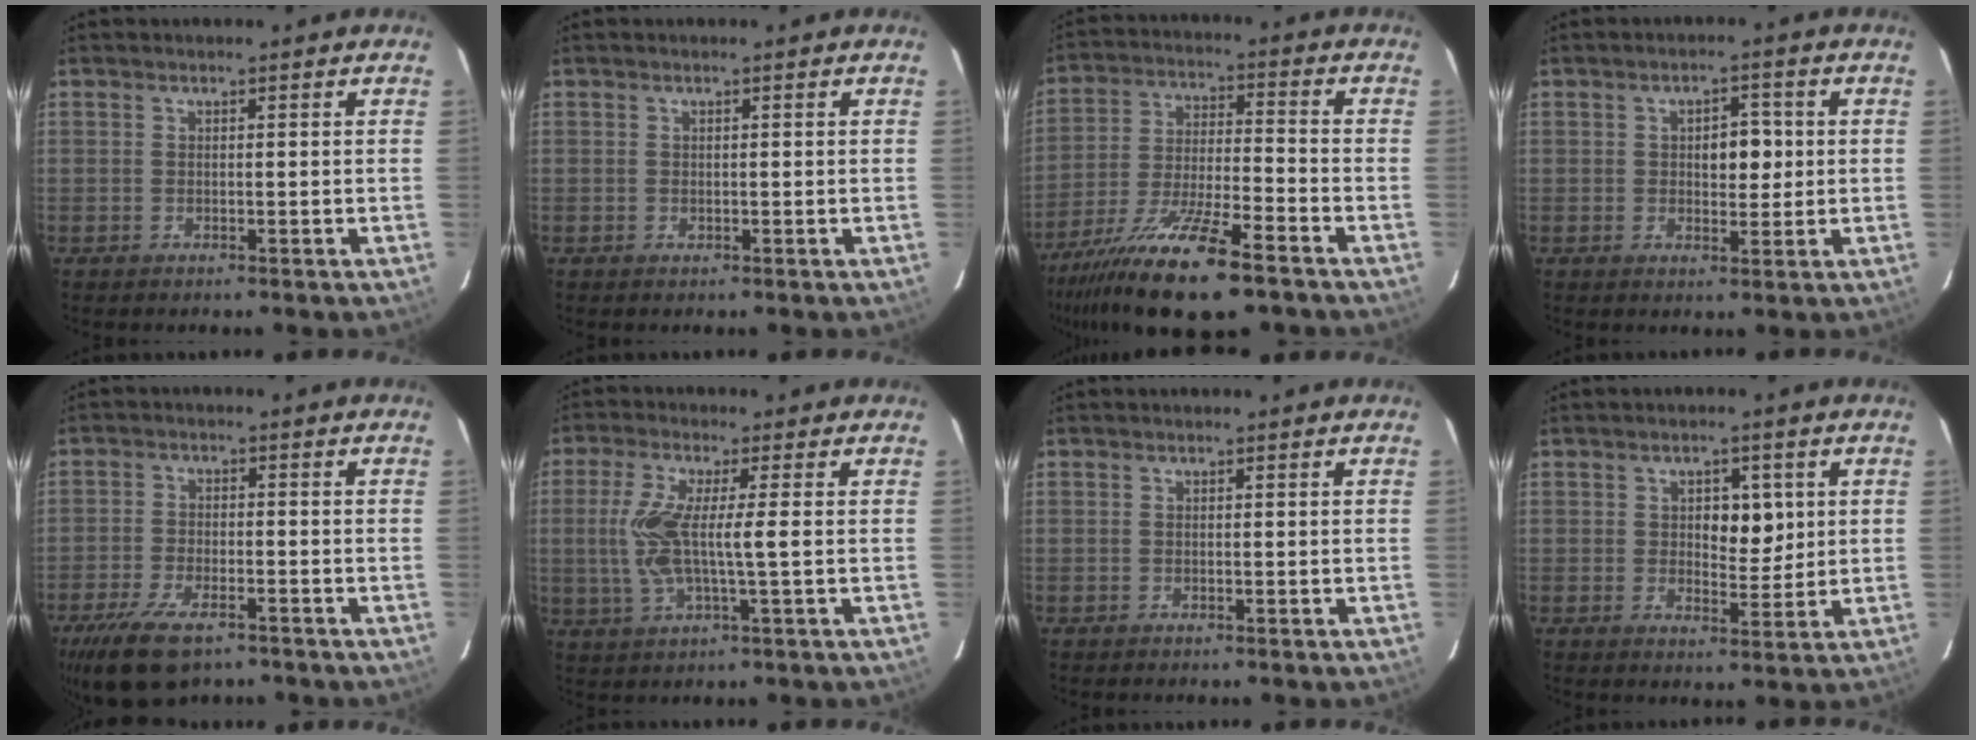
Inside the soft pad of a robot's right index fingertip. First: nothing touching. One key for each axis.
{"total": 0.0}
{"total": 16.4, "fx": -11.2, "fy": 2.0, "fz": 11.8, "tx": -0.220, "ty": -0.038, "tz": -0.202}
{"total": 4.4, "fx": 0.5, "fy": 2.3, "fz": 3.7, "tx": -0.051, "ty": 0.008, "tz": 0.011}
{"total": 9.8, "fx": -6.8, "fy": 3.5, "fz": 6.2, "tx": -0.115, "ty": -0.015, "tz": -0.113}
{"total": 7.8, "fx": 0.0, "fy": 0.8, "fz": 7.7, "tx": -0.174, "ty": 0.000, "tz": -0.001}
{"total": 0.0}
{"total": 5.0, "fx": 1.3, "fy": 2.8, "fz": 3.9, "tx": -0.050, "ty": 0.003, "tz": 0.023}